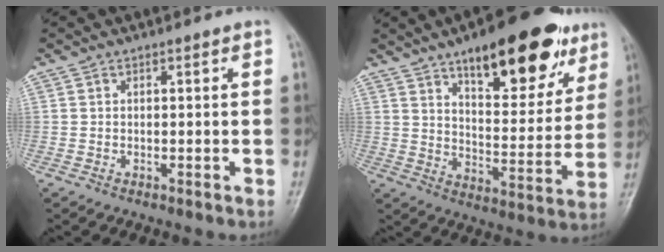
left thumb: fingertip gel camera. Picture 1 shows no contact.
{"total": 22.4, "force": [13.4, 8.6, 15.7], "torque": [-0.177, -0.050, 0.201]}